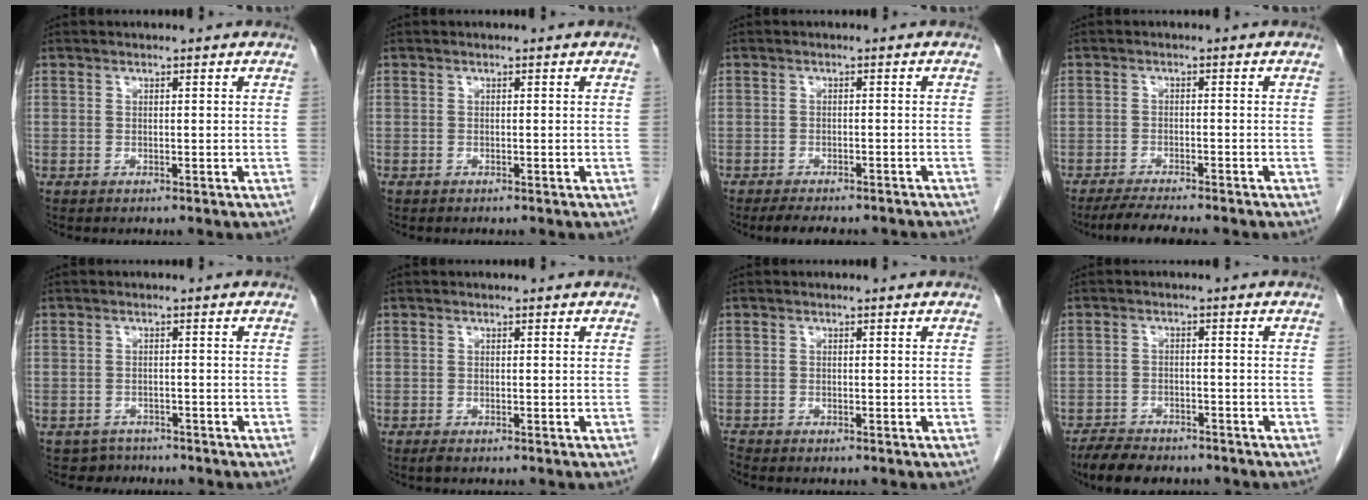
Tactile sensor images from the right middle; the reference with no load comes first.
{"total": 0.0}
{"total": 9.1, "force": [-8.0, 2.3, 3.7], "torque": [-0.050, -0.004, -0.098]}
{"total": 6.5, "force": [-5.6, 0.4, 3.2], "torque": [-0.050, -0.015, -0.088]}
{"total": 2.7, "force": [-2.1, 1.4, -0.8], "torque": [0.010, 0.004, -0.033]}
{"total": 0.6, "force": [-0.5, 0.1, 0.4], "torque": [-0.012, -0.002, -0.007]}
{"total": 0.6, "force": [-0.6, -0.1, 0.0], "torque": [-0.007, -0.004, -0.014]}
{"total": 6.7, "force": [-5.7, 2.4, 2.5], "torque": [-0.043, -0.009, -0.090]}